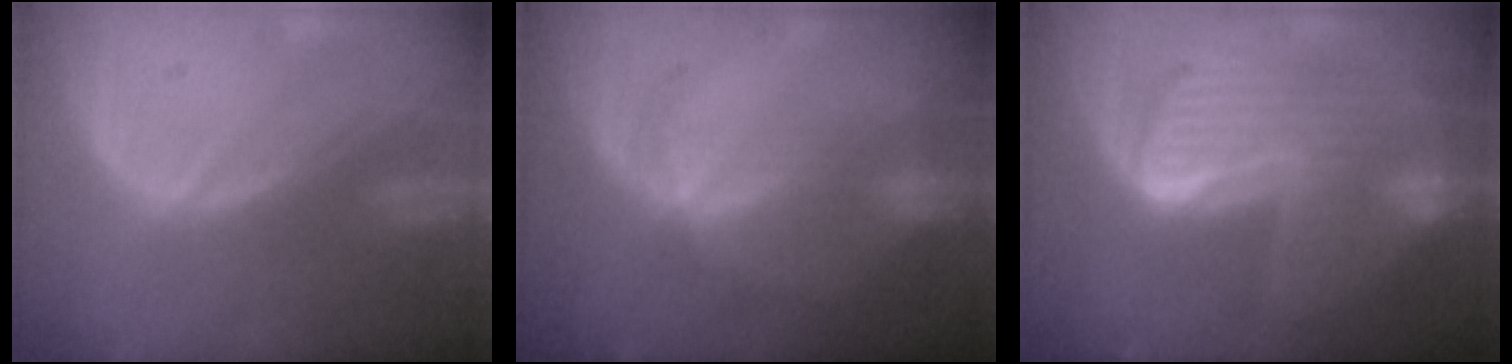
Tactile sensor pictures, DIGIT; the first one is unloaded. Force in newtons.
{"total": 2.7, "press": 2.4, "slide": 1.2}
{"total": 10.4, "press": 10.4, "slide": 0.9}